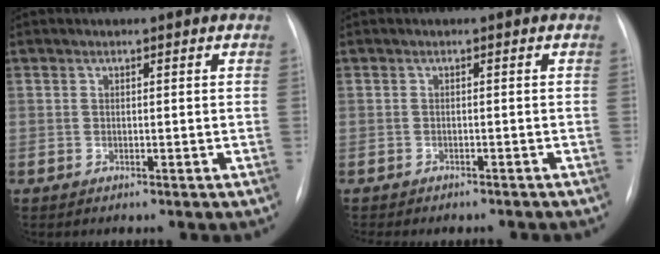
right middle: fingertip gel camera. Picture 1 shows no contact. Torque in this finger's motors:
{"motor_torque": [0.82, -0.82, 0.09, 0.06]}